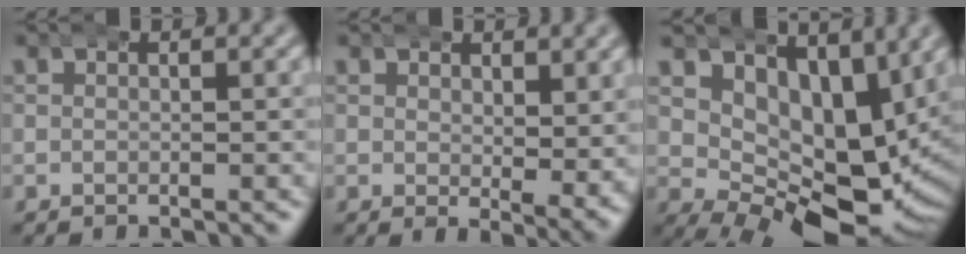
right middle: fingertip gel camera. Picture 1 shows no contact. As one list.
[{"total": 2.6, "force": [2.0, 0.3, 1.7], "torque": [-0.010, -0.008, 0.035]}, {"total": 11.1, "force": [1.6, 6.5, 8.8], "torque": [-0.142, -0.038, 0.046]}]